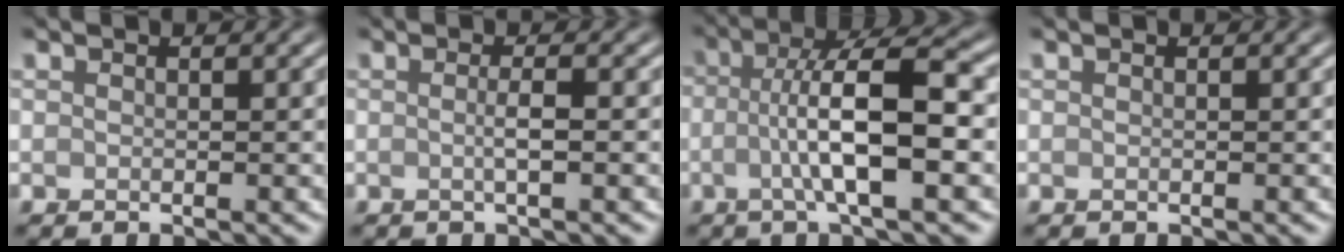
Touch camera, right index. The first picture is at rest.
{"total": 1.6, "force": [-0.1, 0.2, 1.6], "torque": [-0.027, 0.000, -0.004]}
{"total": 7.1, "force": [-1.0, 1.5, 6.9], "torque": [-0.120, 0.015, -0.023]}
{"total": 0.0}